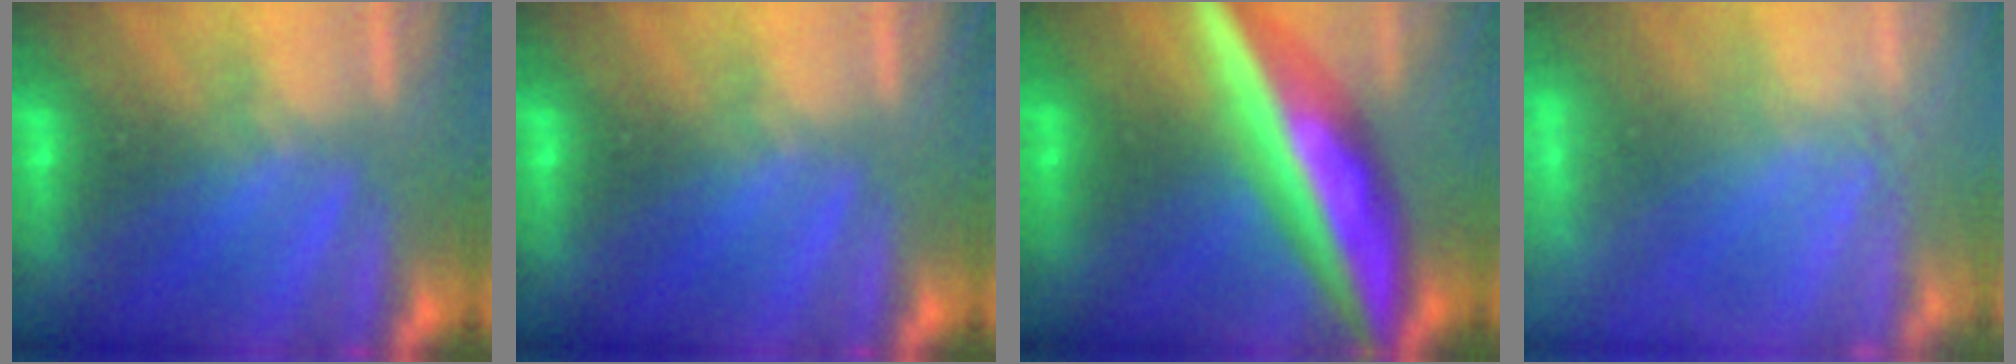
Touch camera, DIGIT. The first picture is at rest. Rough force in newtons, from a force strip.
{"total": 0.0}
{"total": 7.0}
{"total": 2.4}